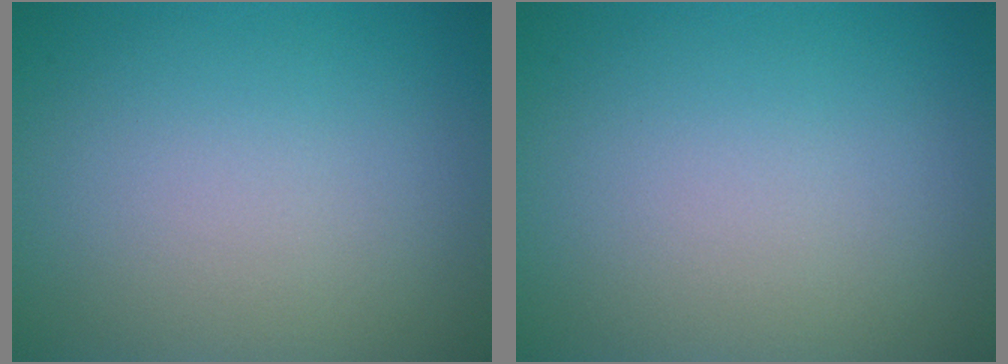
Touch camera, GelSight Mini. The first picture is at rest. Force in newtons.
{"total": 0.0}